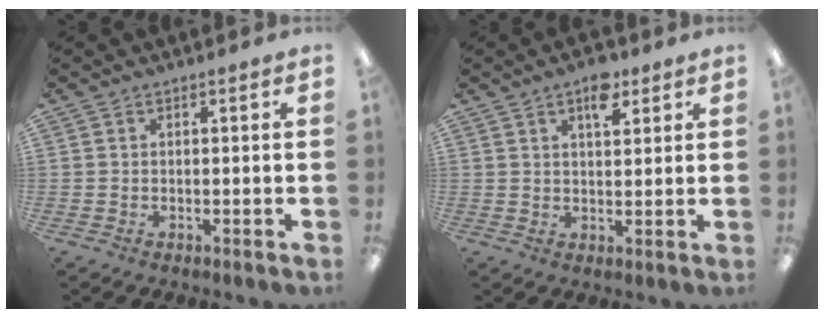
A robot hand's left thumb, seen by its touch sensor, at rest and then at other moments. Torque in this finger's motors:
{"motor_torque": [-0.11, 0.01, 0.19, -0.09, 0.07]}